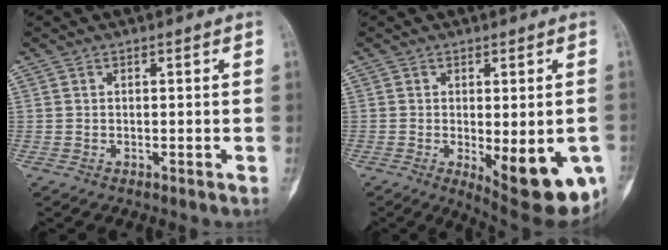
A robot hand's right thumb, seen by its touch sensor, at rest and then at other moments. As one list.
[{"total": 15.3, "force": [-4.7, 5.5, 13.5], "torque": [-0.133, -0.012, -0.042]}]